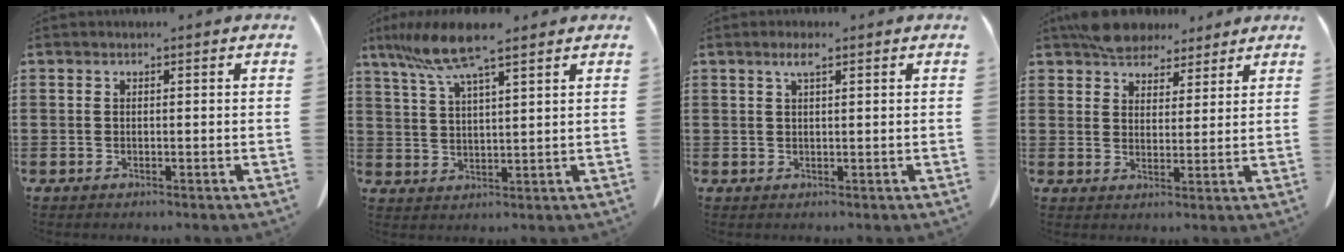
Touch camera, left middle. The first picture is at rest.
{"total": 8.7, "force": [6.2, 0.5, 6.0], "torque": [-0.139, -0.018, 0.109]}
{"total": 2.2, "force": [1.3, 0.4, 1.8], "torque": [-0.037, 0.003, 0.021]}
{"total": 6.4, "force": [5.7, 2.6, 1.5], "torque": [-0.049, -0.005, 0.111]}